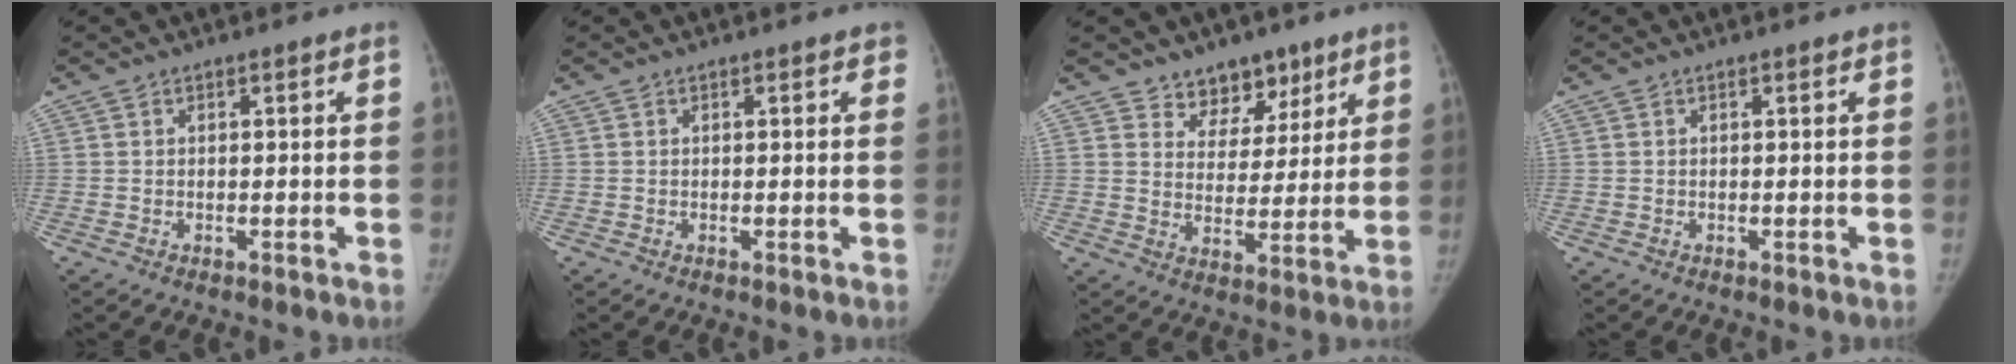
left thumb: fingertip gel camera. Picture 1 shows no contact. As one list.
[{"total": 0.8, "force": [0.5, 0.5, 0.5], "torque": [0.001, -0.001, 0.000]}, {"total": 8.1, "force": [5.9, 5.3, 1.8], "torque": [0.017, -0.038, 0.098]}, {"total": 0.0}]